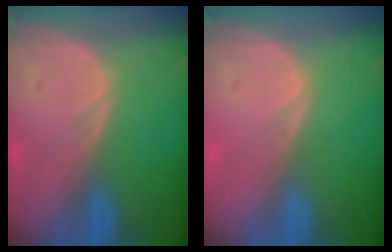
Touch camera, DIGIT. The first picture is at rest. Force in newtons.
{"total": 0.0}